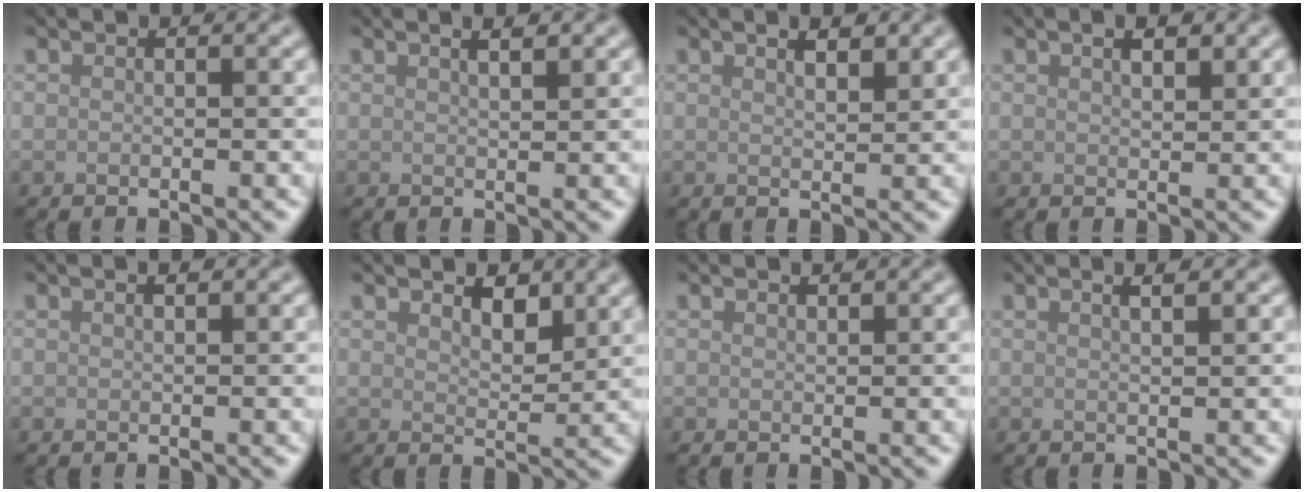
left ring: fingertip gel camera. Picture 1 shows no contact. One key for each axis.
{"total": 2.2, "fx": 1.4, "fy": 0.7, "fz": 1.6, "tx": -0.008, "ty": 0.006, "tz": 0.005}
{"total": 2.3, "fx": 1.5, "fy": 0.6, "fz": 1.6, "tx": -0.017, "ty": 0.003, "tz": 0.023}
{"total": 1.8, "fx": 1.1, "fy": 0.6, "fz": 1.3, "tx": -0.018, "ty": 0.002, "tz": 0.021}
{"total": 0.7, "fx": 0.5, "fy": 0.2, "fz": 0.5, "tx": -0.009, "ty": 0.002, "tz": 0.008}
{"total": 2.5, "fx": 1.8, "fy": 1.1, "fz": 1.3, "tx": -0.027, "ty": -0.006, "tz": 0.029}
{"total": 0.6, "fx": 0.6, "fy": 0.1, "fz": 0.1, "tx": -0.001, "ty": 0.000, "tz": 0.013}
{"total": 2.4, "fx": 1.4, "fy": 0.9, "fz": 1.8, "tx": -0.004, "ty": 0.007, "tz": -0.004}